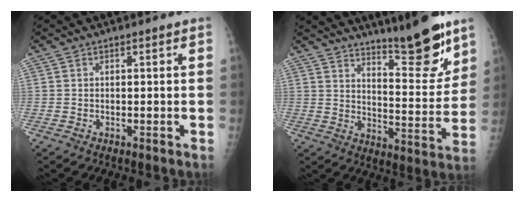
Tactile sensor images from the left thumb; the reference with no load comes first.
{"total": 14.3, "force": [10.7, 3.0, 9.0], "torque": [-0.098, -0.084, 0.170]}